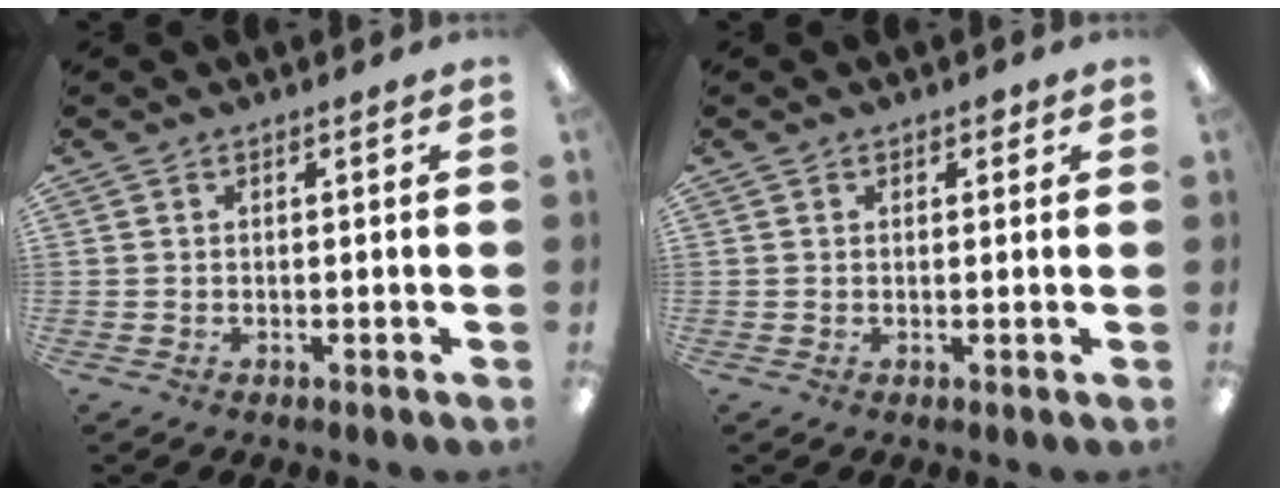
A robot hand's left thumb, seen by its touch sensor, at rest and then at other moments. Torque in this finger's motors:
{"motor_torque": [-0.03, 0.08, -0.32, 0.16, -0.02]}